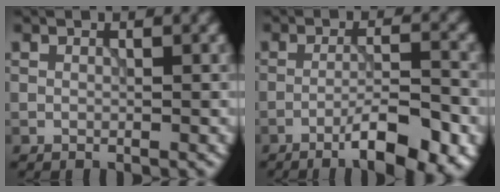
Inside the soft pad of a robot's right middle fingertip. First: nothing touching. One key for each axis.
{"total": 6.8, "fx": -3.9, "fy": 1.3, "fz": 5.4, "tx": -0.086, "ty": 0.008, "tz": -0.060}